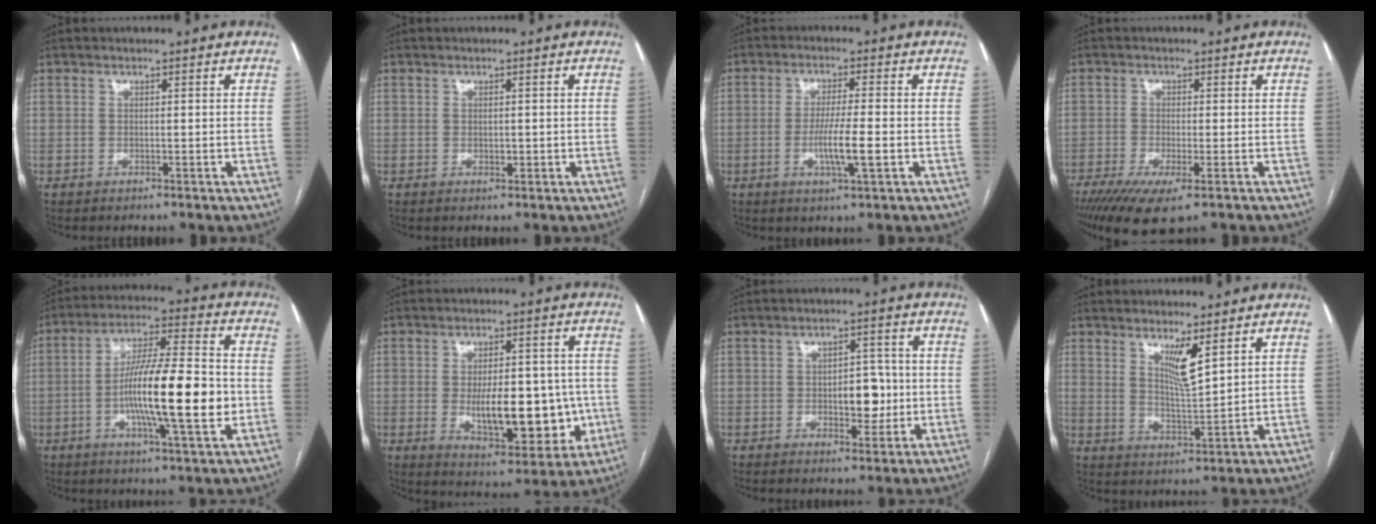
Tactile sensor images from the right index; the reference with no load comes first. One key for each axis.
{"total": 1.2, "fx": -0.1, "fy": 0.6, "fz": 1.0, "tx": -0.013, "ty": -0.001, "tz": 0.001}
{"total": 6.5, "fx": -1.6, "fy": 0.2, "fz": 6.2, "tx": -0.115, "ty": -0.009, "tz": -0.029}
{"total": 8.8, "fx": -5.5, "fy": 1.8, "fz": 6.6, "tx": -0.107, "ty": -0.022, "tz": -0.090}
{"total": 16.3, "fx": -2.7, "fy": 1.9, "fz": 15.9, "tx": -0.273, "ty": 0.002, "tz": -0.049}
{"total": 14.3, "fx": -1.9, "fy": 6.2, "fz": 12.7, "tx": -0.180, "ty": 0.002, "tz": -0.013}
{"total": 5.9, "fx": -0.6, "fy": 3.1, "fz": 4.9, "tx": -0.064, "ty": 0.009, "tz": -0.003}
{"total": 5.1, "fx": 2.9, "fy": 0.3, "fz": 4.1, "tx": -0.076, "ty": -0.017, "tz": 0.057}